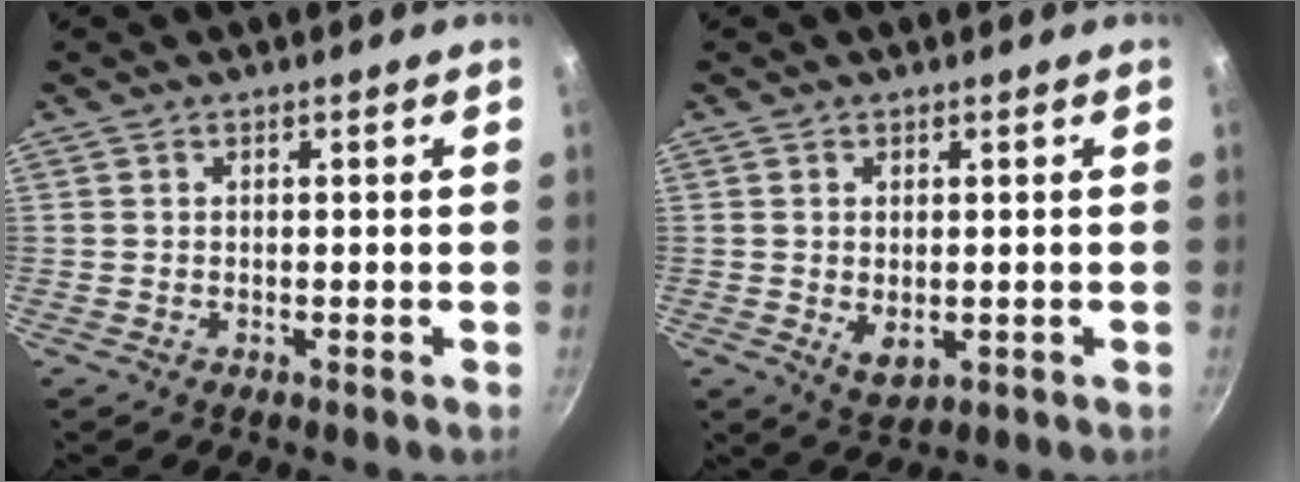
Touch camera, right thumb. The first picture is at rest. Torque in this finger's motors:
{"motor_torque": [-0.69, -0.08, -0.32, -0.04, 0.12]}